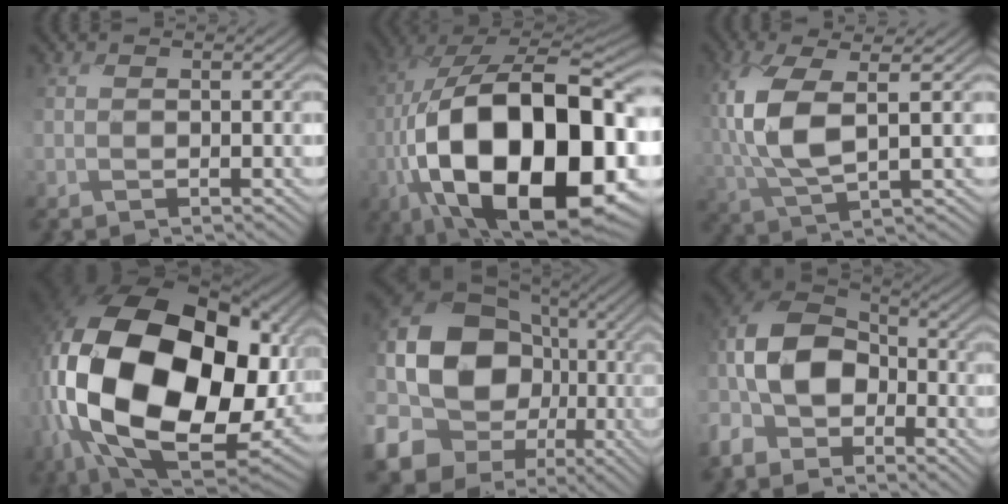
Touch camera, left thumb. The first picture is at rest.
{"total": 22.9, "force": [-5.0, 11.5, 19.1], "torque": [-0.366, -0.039, -0.059]}
{"total": 8.4, "force": [1.2, 3.8, 7.4], "torque": [-0.182, -0.003, 0.023]}
{"total": 22.0, "force": [0.1, 14.7, 16.4], "torque": [-0.394, -0.060, 0.040]}
{"total": 17.7, "force": [-0.2, 14.7, 9.8], "torque": [-0.246, -0.013, -0.001]}
{"total": 11.2, "force": [-4.9, 7.2, 7.0], "torque": [-0.180, -0.013, -0.119]}